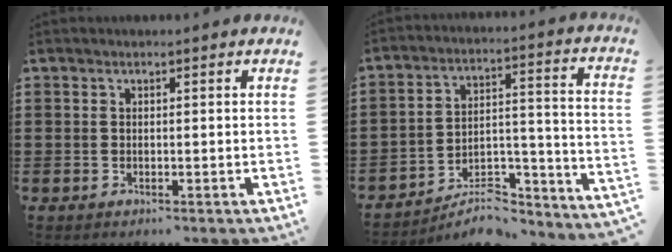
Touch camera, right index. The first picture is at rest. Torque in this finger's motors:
{"motor_torque": [0.42, -0.37, 0.09, 0.09]}